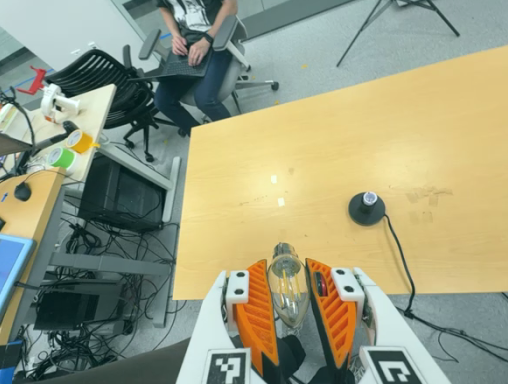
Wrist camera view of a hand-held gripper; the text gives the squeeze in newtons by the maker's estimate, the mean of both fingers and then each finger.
{"total": 8.6, "left": 7.9, "right": 9.2}